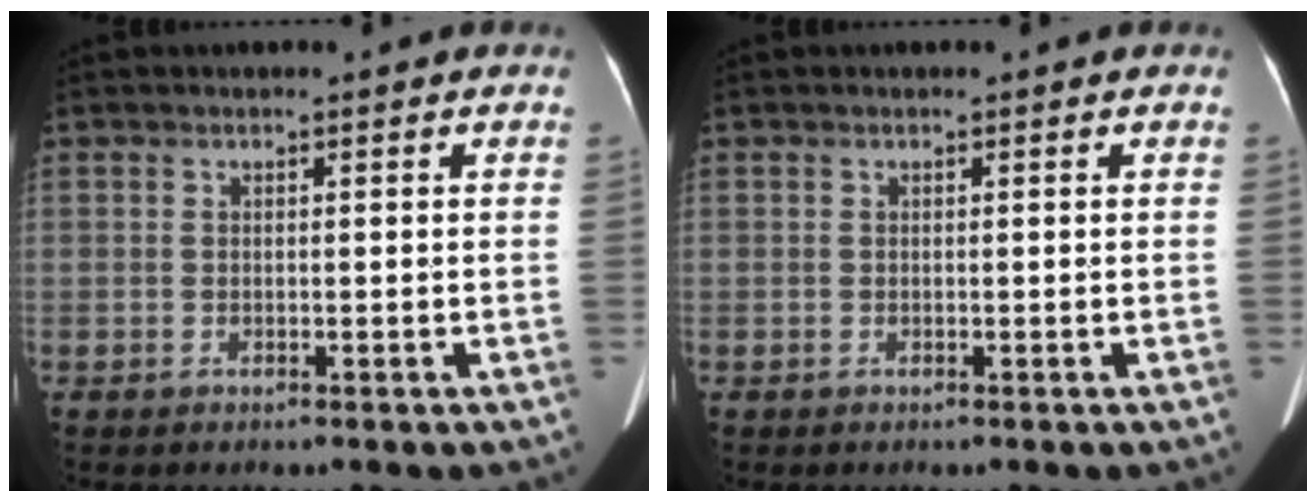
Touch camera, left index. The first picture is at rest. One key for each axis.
{"total": 0.0}